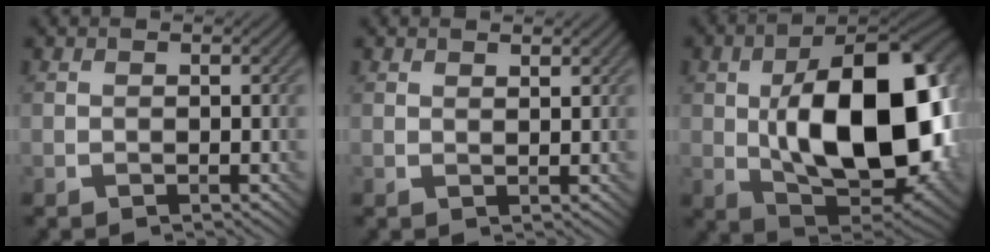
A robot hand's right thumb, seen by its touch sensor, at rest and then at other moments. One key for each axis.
{"total": 1.1, "fx": 0.9, "fy": 0.2, "fz": 0.6, "tx": -0.012, "ty": -0.003, "tz": 0.016}
{"total": 19.1, "fx": 0.0, "fy": 10.8, "fz": 15.8, "tx": -0.251, "ty": -0.006, "tz": 0.010}